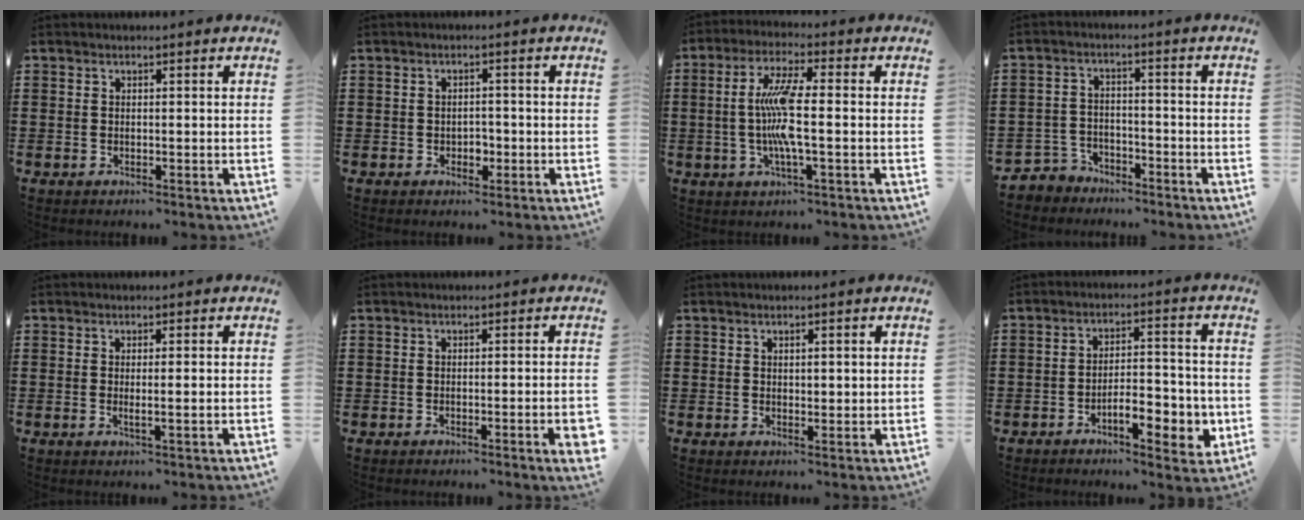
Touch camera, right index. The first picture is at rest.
{"total": 1.8, "force": [-0.7, 1.3, 0.9], "torque": [-0.021, 0.000, -0.015]}
{"total": 8.1, "force": [-0.7, 1.2, 7.9], "torque": [-0.171, -0.010, -0.024]}
{"total": 3.3, "force": [-3.1, 1.3, 0.0], "torque": [-0.019, 0.002, -0.068]}
{"total": 1.6, "force": [-0.1, 0.0, 1.6], "torque": [-0.028, -0.004, -0.002]}
{"total": 2.3, "force": [-1.0, 0.1, 2.0], "torque": [-0.031, -0.006, -0.016]}
{"total": 1.1, "force": [0.4, 0.6, 0.9], "torque": [-0.018, 0.005, 0.007]}
{"total": 7.4, "force": [-3.1, 3.0, 6.0], "torque": [-0.082, 0.001, -0.053]}